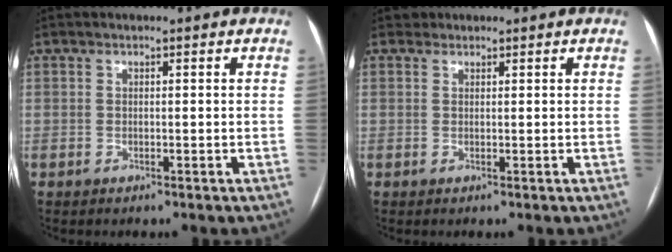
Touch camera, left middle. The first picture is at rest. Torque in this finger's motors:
{"motor_torque": [-0.01, 0.02, -0.01, 0.00]}